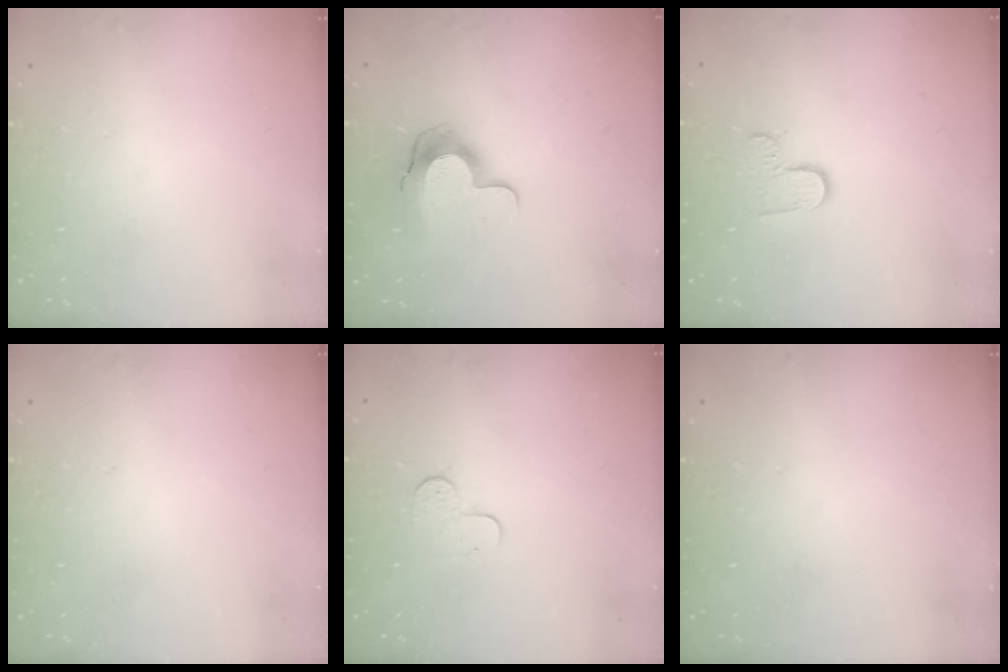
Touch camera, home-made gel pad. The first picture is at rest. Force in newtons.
{"total": 11.2, "press": 11.2, "slide": 1.1}
{"total": 5.1, "press": 5.0, "slide": 0.5}
{"total": 0.0}
{"total": 4.3, "press": 4.2, "slide": 0.4}
{"total": 0.0}